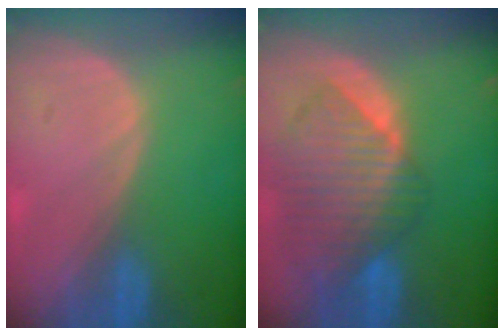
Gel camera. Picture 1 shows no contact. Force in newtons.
{"total": 10.3, "press": 8.9, "slide": 5.2}